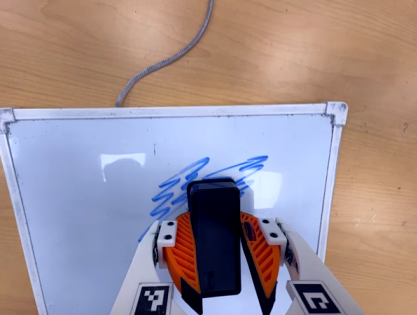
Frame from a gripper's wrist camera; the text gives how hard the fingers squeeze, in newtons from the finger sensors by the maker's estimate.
{"total": 13.7, "left": 15.0, "right": 12.5}